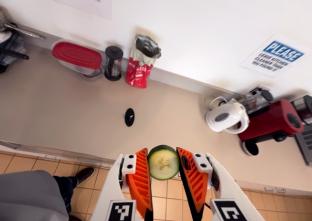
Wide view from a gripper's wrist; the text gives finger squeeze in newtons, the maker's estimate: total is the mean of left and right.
{"total": 8.9, "left": 8.7, "right": 9.1}